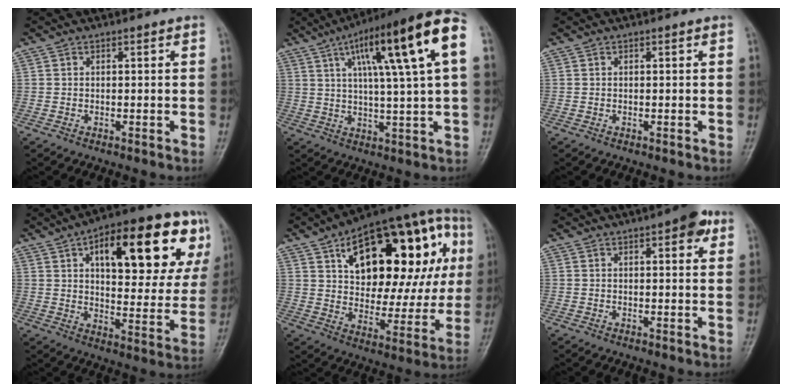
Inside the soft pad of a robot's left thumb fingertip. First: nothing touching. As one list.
[{"total": 19.3, "force": [6.3, 2.7, 18.0], "torque": [-0.270, 0.014, 0.091]}, {"total": 0.0}, {"total": 25.4, "force": [10.6, 10.2, 20.7], "torque": [-0.249, -0.002, 0.149]}, {"total": 31.9, "force": [10.2, 15.7, 25.9], "torque": [-0.332, 0.035, 0.155]}, {"total": 5.1, "force": [2.4, 1.8, 4.1], "torque": [-0.040, -0.003, 0.022]}]